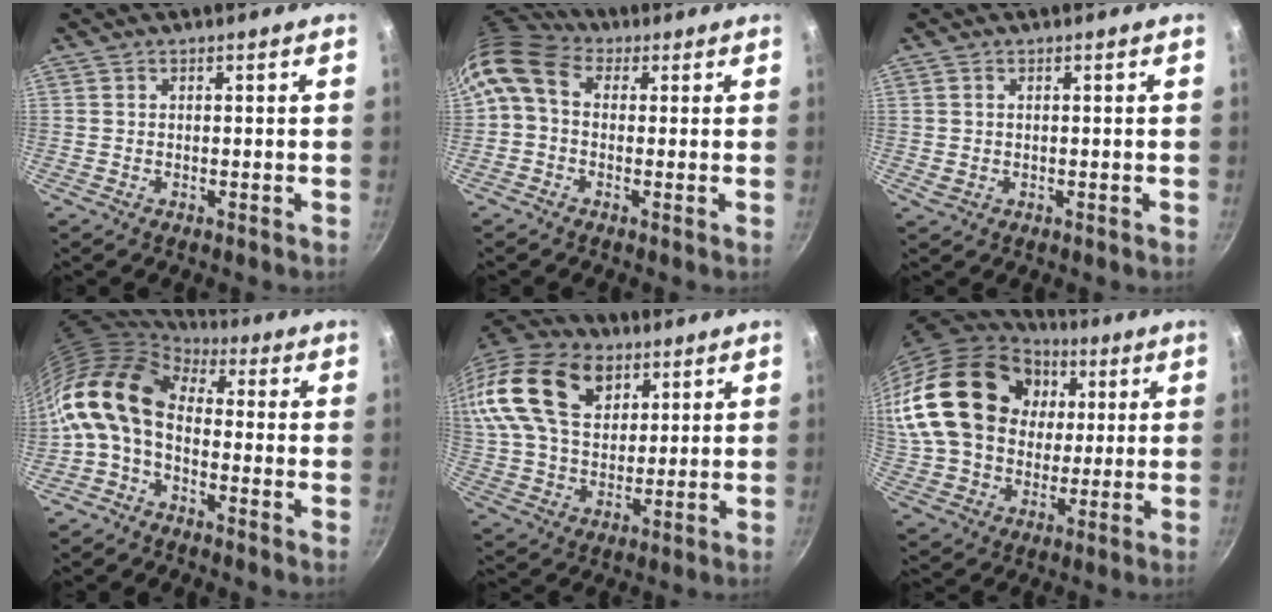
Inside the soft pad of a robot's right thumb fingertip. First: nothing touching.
{"total": 9.4, "force": [1.7, 7.0, 6.1], "torque": [-0.119, 0.024, 0.013]}
{"total": 1.2, "force": [0.2, 0.9, 0.7], "torque": [-0.009, 0.000, 0.007]}
{"total": 13.2, "force": [-0.9, 8.4, 10.1], "torque": [-0.186, 0.027, -0.037]}
{"total": 27.2, "force": [12.1, 17.7, 16.7], "torque": [-0.350, 0.020, 0.215]}
{"total": 28.2, "force": [6.6, 21.0, 17.7], "torque": [-0.321, 0.018, 0.123]}